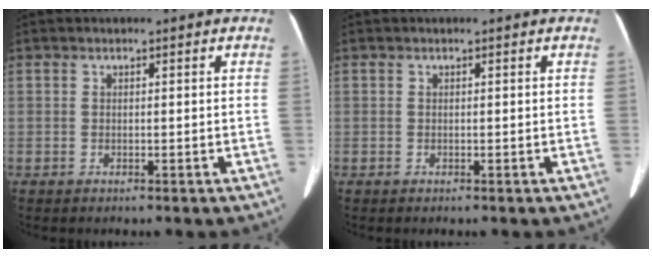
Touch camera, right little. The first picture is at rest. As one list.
[{"total": 0.0}]